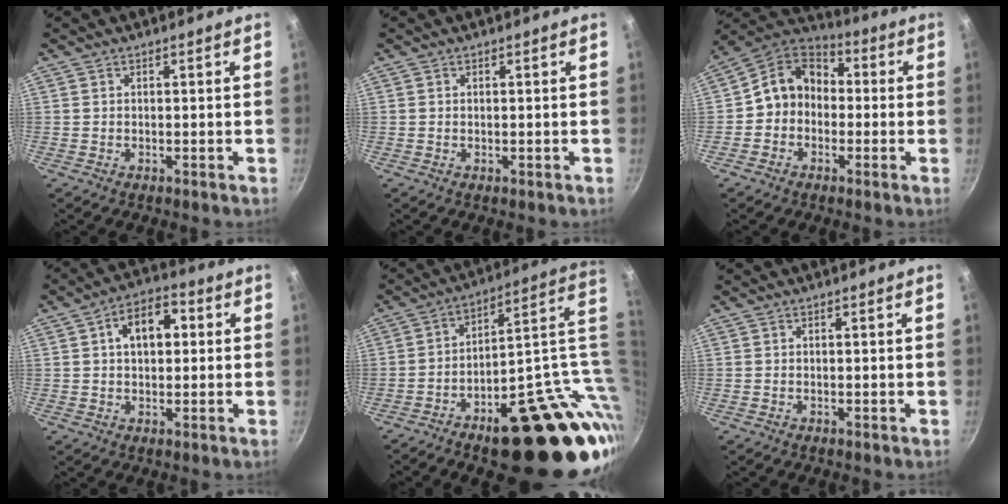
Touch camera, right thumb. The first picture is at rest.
{"total": 0.0}
{"total": 10.6, "force": [-0.6, 8.9, 5.8], "torque": [-0.060, 0.040, -0.036]}
{"total": 9.2, "force": [1.9, 5.8, 6.8], "torque": [-0.075, 0.018, 0.021]}
{"total": 28.7, "force": [-3.5, 12.7, 25.4], "torque": [-0.271, 0.032, -0.030]}
{"total": 0.0}